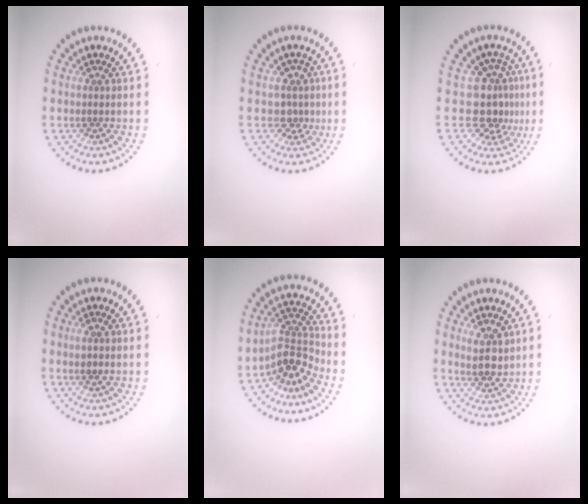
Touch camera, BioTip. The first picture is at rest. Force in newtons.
{"total": 2.2, "press": 1.7, "slide": 1.4}
{"total": 3.8, "press": 2.8, "slide": 2.5}
{"total": 0.8, "press": 0.7, "slide": 0.3}
{"total": 3.7, "press": 2.6, "slide": 2.7}
{"total": 2.7, "press": 2.5, "slide": 1.0}